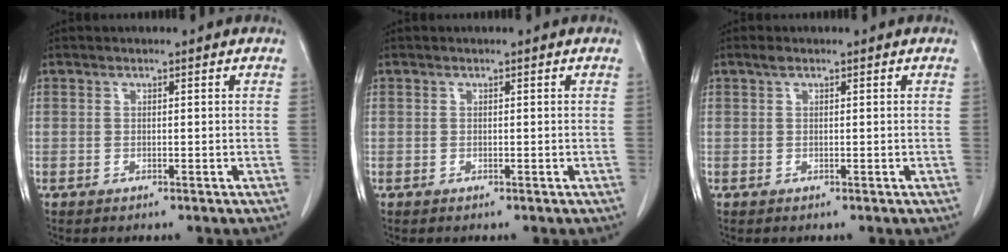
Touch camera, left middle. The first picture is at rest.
{"total": 0.0}
{"total": 0.7, "force": [0.5, 0.2, 0.5], "torque": [-0.014, 0.009, 0.008]}